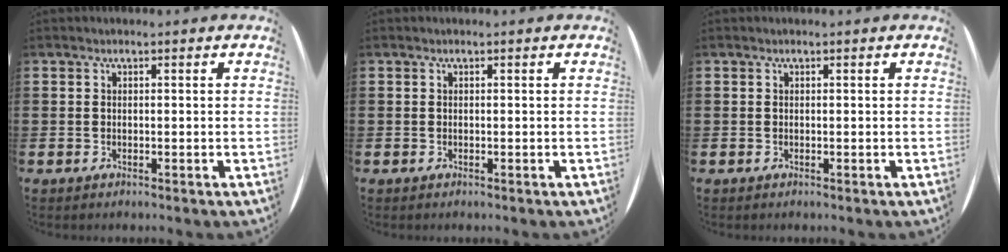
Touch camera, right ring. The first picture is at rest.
{"total": 0.0}
{"total": 0.0}